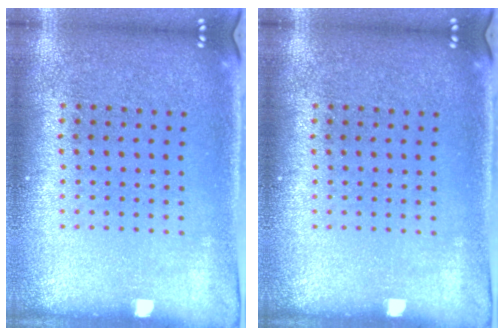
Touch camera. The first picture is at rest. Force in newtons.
{"total": 0.0}